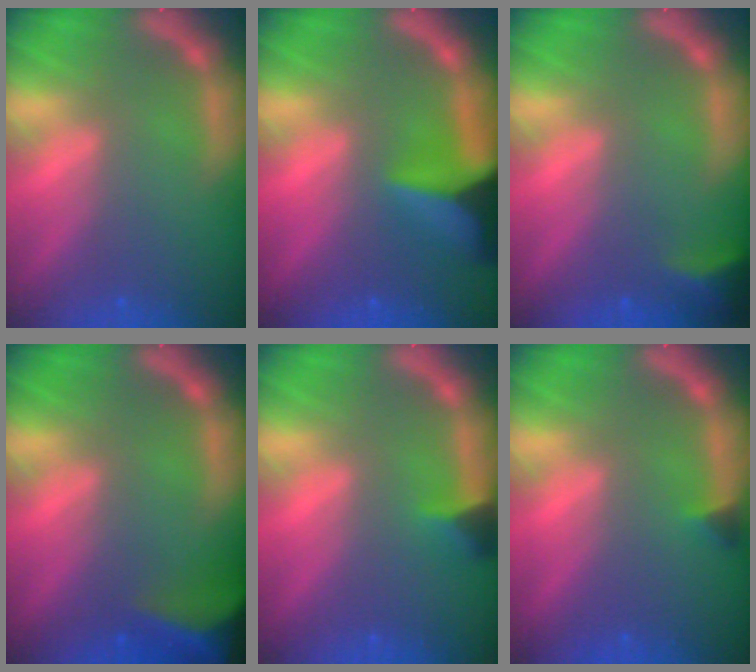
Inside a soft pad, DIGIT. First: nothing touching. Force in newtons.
{"total": 8.4}
{"total": 2.9}
{"total": 10.0}
{"total": 1.9}
{"total": 0.9}